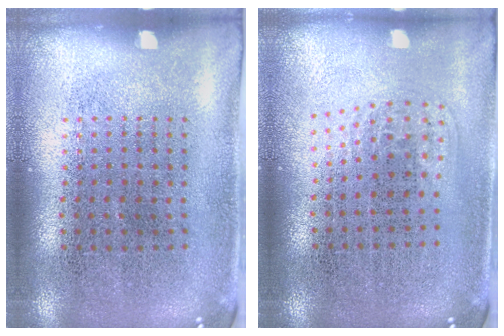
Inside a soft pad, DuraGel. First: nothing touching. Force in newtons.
{"total": 1.0, "press": 0.7, "slide": 0.7}